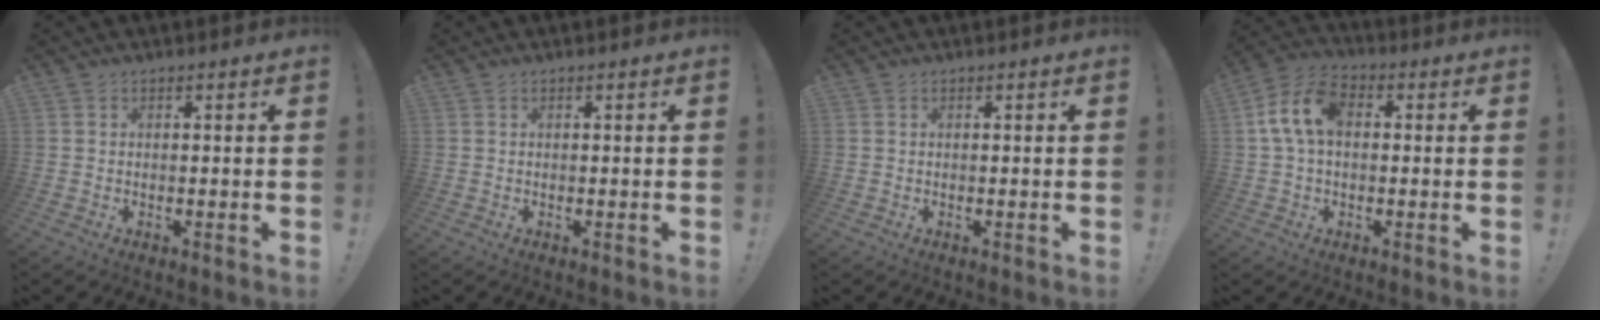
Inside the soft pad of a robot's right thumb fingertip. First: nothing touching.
{"total": 0.0}
{"total": 0.0}
{"total": 11.0, "force": [1.5, 7.0, 8.3], "torque": [-0.164, 0.014, 0.031]}